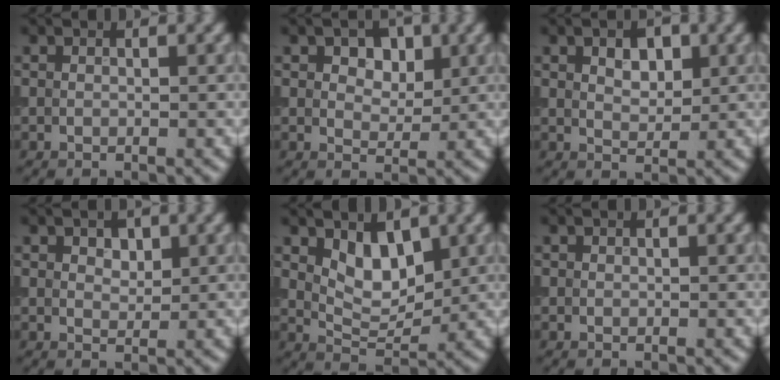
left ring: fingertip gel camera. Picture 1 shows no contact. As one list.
[{"total": 3.4, "force": [1.3, 2.2, 2.2], "torque": [-0.030, 0.006, 0.012]}, {"total": 2.8, "force": [1.2, 1.6, 2.0], "torque": [-0.031, 0.004, 0.020]}, {"total": 1.6, "force": [0.8, 1.0, 1.0], "torque": [-0.014, 0.001, 0.014]}, {"total": 3.4, "force": [1.5, 1.9, 2.4], "torque": [-0.042, -0.008, 0.029]}, {"total": 0.0}]